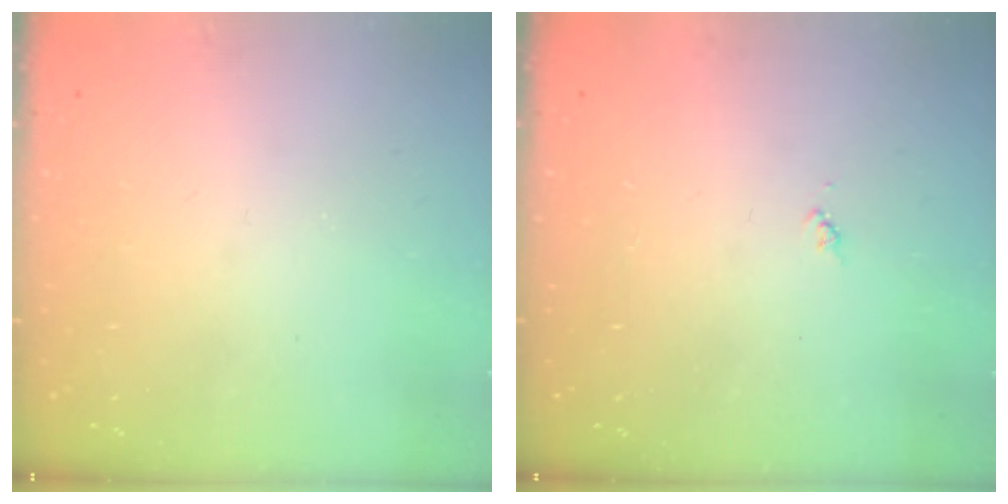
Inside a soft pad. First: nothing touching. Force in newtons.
{"total": 3.4, "press": 3.4, "slide": 0.5}